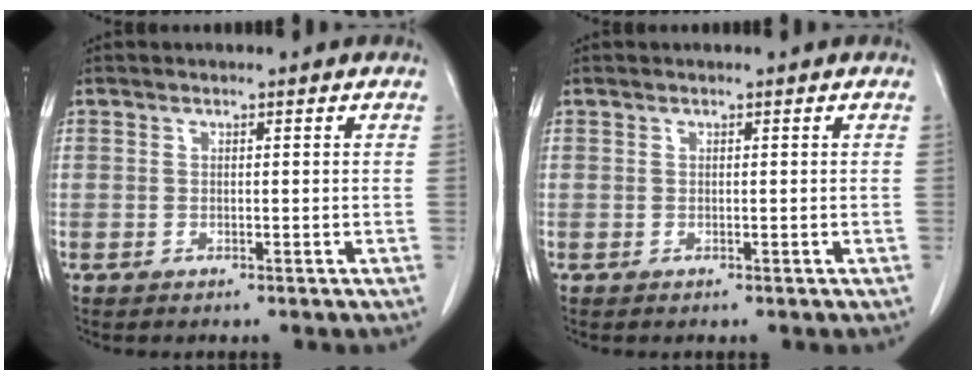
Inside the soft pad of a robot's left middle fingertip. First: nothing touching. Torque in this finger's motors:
{"motor_torque": [-0.05, -0.29, -0.05, -0.01]}